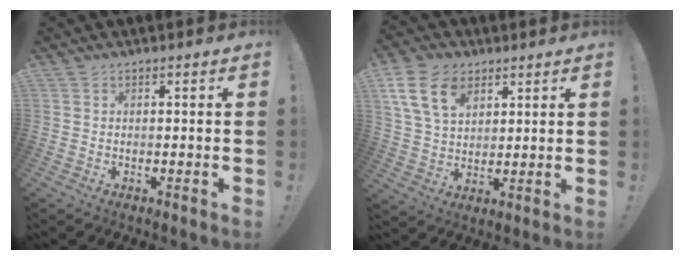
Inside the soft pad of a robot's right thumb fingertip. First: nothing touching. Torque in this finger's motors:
{"motor_torque": [0.92, 1.39, 0.11, 0.11, 0.12]}